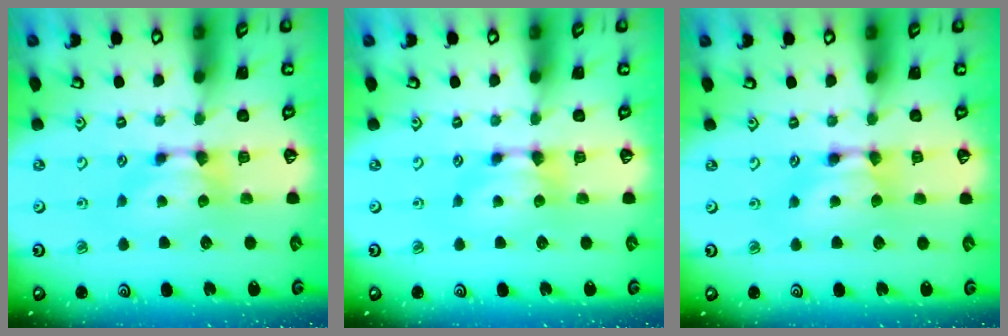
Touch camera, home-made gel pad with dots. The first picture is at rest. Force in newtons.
{"total": 0.0}
{"total": 1.7, "press": 1.7, "slide": 0.1}